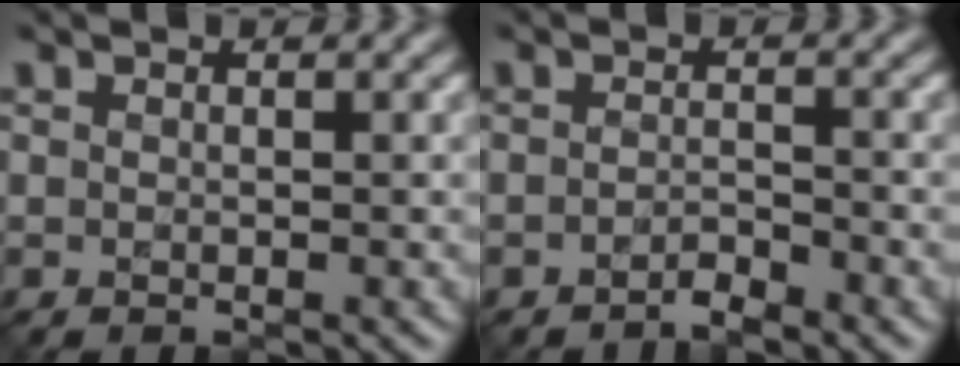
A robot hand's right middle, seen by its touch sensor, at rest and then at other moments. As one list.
[{"total": 1.3, "force": [-1.2, 0.2, 0.5], "torque": [-0.009, 0.005, -0.023]}]